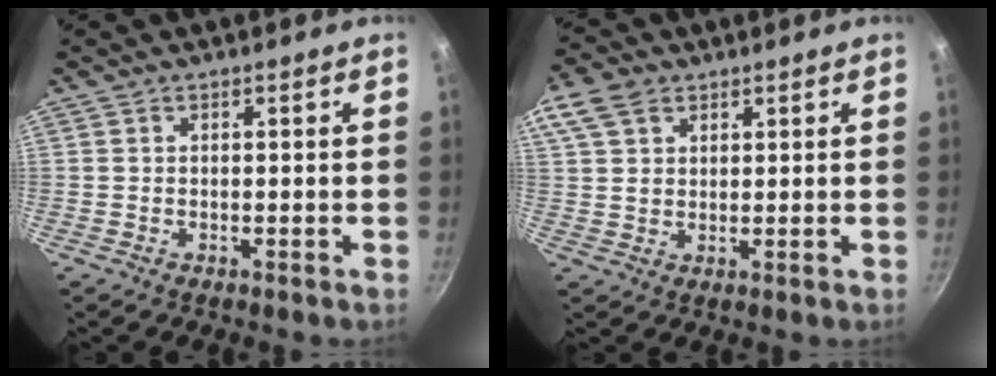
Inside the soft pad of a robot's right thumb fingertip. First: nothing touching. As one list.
[{"total": 7.5, "force": [3.8, 5.1, 4.0], "torque": [-0.069, 0.002, 0.068]}]